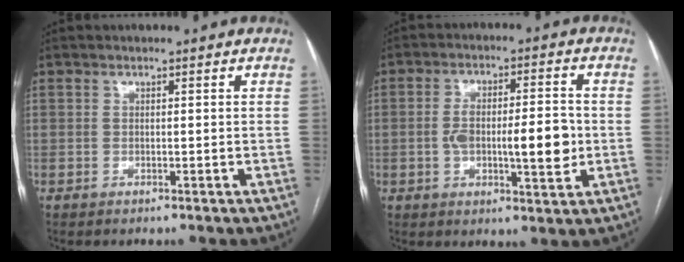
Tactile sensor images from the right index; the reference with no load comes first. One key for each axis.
{"total": 11.3, "fx": -1.1, "fy": 3.0, "fz": 10.8, "tx": -0.181, "ty": 0.008, "tz": -0.014}